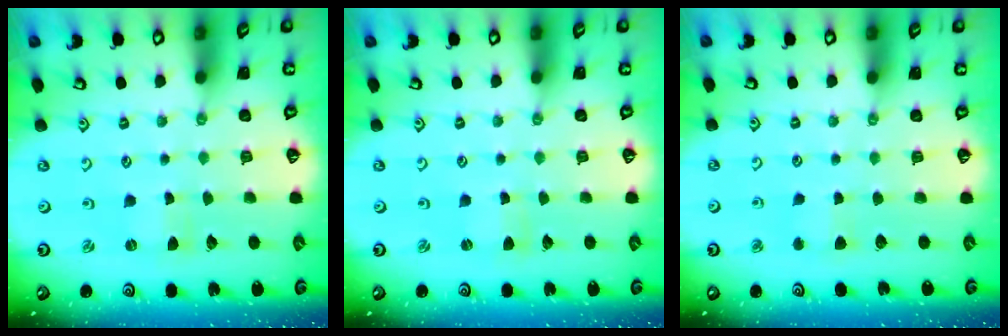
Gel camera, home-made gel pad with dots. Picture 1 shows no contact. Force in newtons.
{"total": 0.6, "press": 0.6, "slide": 0.1}
{"total": 2.6, "press": 2.5, "slide": 0.6}